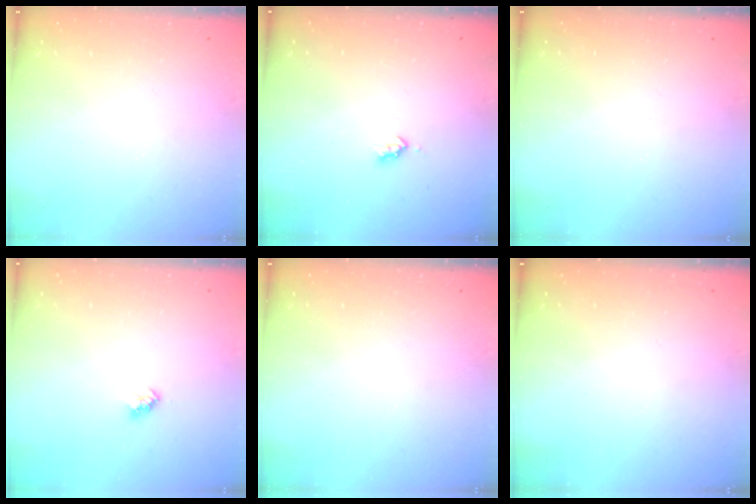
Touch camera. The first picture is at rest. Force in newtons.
{"total": 2.2, "press": 2.1, "slide": 0.4}
{"total": 0.0}
{"total": 2.5, "press": 2.4, "slide": 0.4}
{"total": 0.0}
{"total": 0.0}